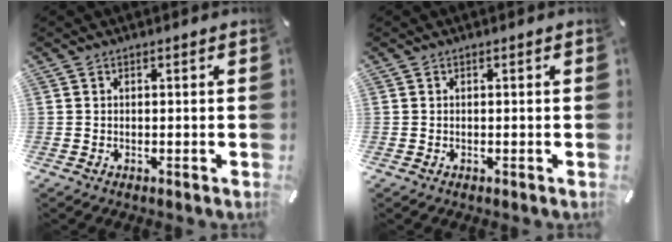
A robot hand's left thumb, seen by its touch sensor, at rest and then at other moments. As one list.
[{"total": 0.0}]